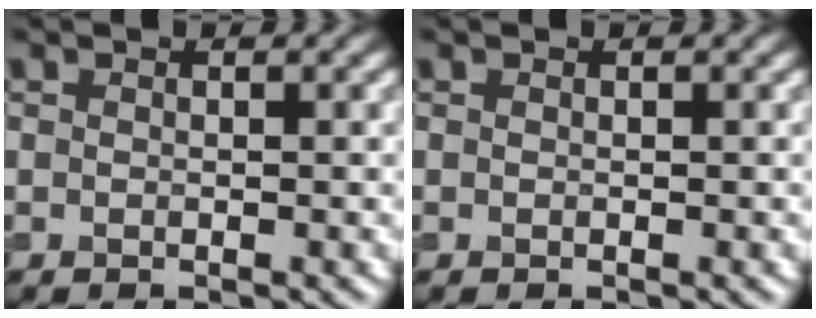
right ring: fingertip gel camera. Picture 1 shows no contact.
{"total": 0.0}